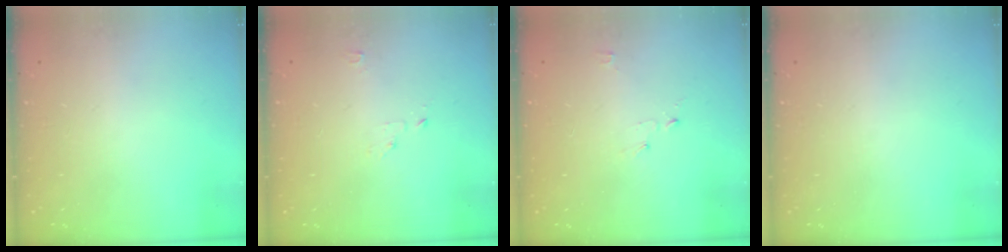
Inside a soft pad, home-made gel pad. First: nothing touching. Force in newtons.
{"total": 2.1, "press": 2.1, "slide": 0.2}
{"total": 2.4, "press": 2.4, "slide": 0.3}
{"total": 0.0}